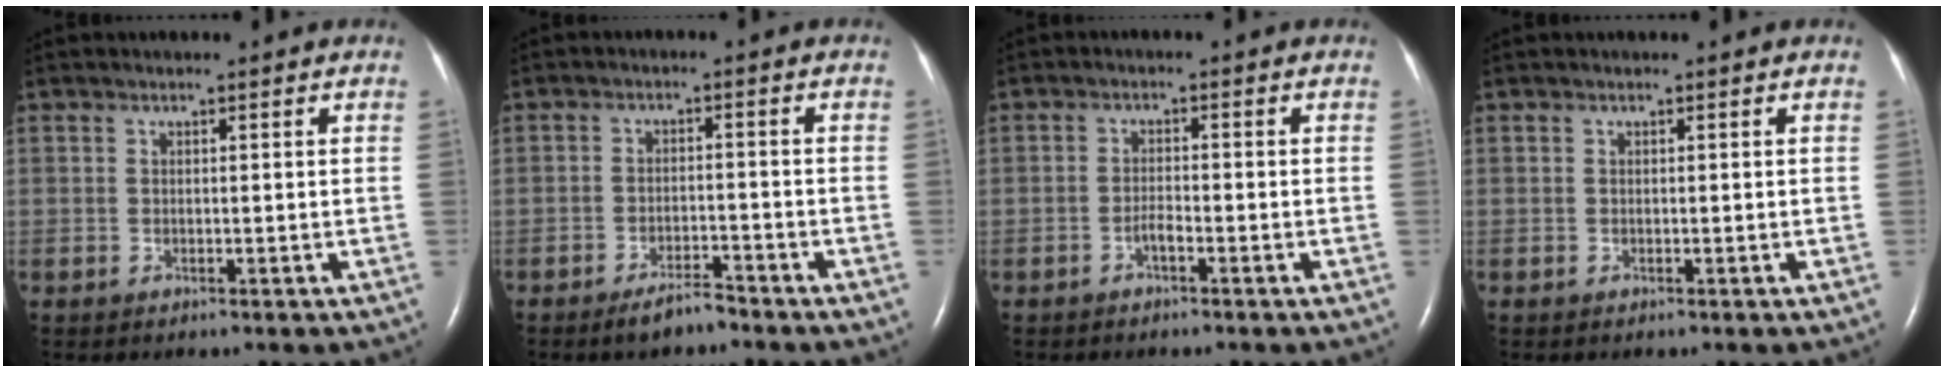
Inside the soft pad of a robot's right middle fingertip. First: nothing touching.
{"total": 3.7, "force": [-3.1, 0.8, 1.7], "torque": [-0.037, -0.002, -0.053]}
{"total": 1.6, "force": [-1.1, 0.2, 1.2], "torque": [-0.022, 0.002, -0.019]}
{"total": 0.0}